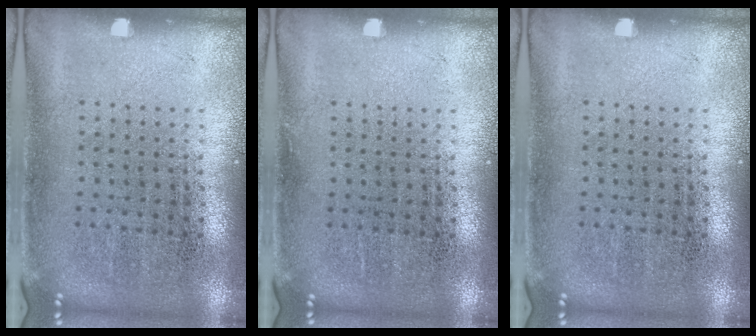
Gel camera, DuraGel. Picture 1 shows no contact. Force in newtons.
{"total": 0.0}
{"total": 0.0}